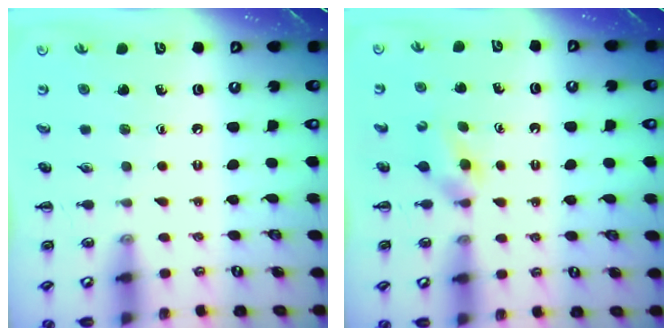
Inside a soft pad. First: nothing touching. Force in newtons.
{"total": 3.0, "press": 2.7, "slide": 1.3}